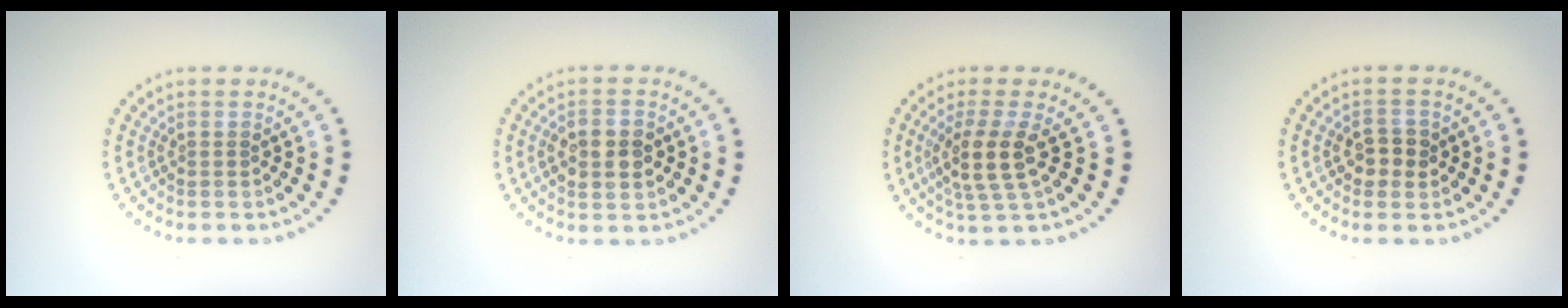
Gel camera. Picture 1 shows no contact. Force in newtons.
{"total": 3.9, "press": 3.9, "slide": 0.3}
{"total": 3.6, "press": 2.9, "slide": 2.2}
{"total": 2.3, "press": 2.3, "slide": 0.3}